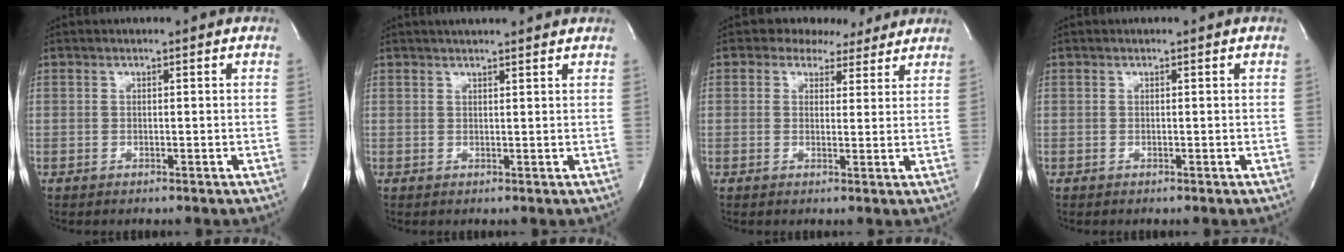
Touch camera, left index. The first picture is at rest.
{"total": 6.5, "force": [5.7, 0.3, 3.0], "torque": [-0.048, 0.017, 0.070]}
{"total": 5.6, "force": [4.6, 3.0, 0.8], "torque": [-0.008, 0.002, 0.049]}
{"total": 0.0}